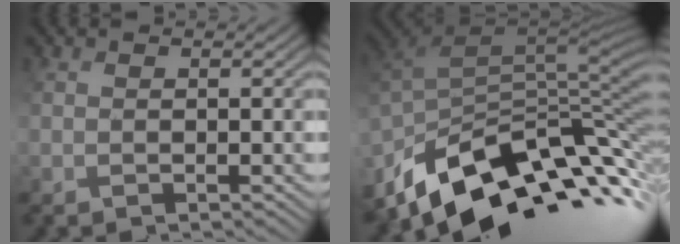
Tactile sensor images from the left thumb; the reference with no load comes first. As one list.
[{"total": 13.2, "force": [-8.5, 5.5, 8.4], "torque": [-0.200, -0.003, -0.150]}]